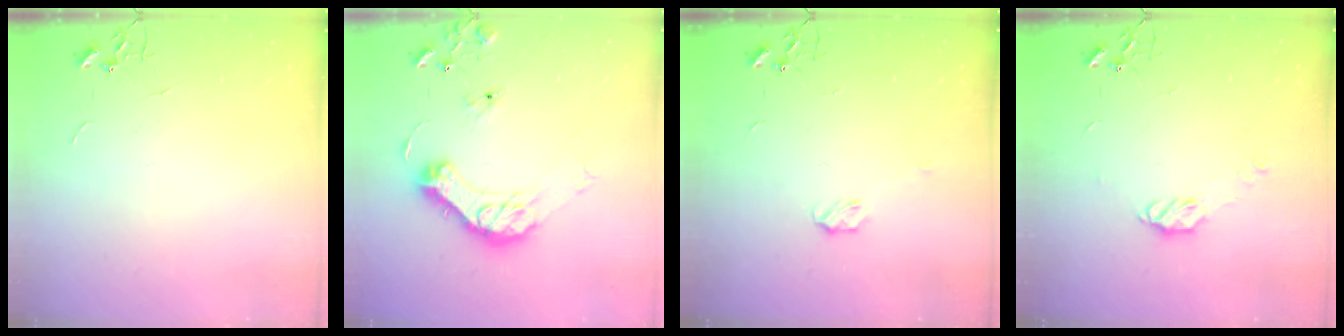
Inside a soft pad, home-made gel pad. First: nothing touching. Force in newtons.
{"total": 14.1, "press": 14.0, "slide": 2.1}
{"total": 4.0, "press": 4.0, "slide": 0.6}
{"total": 6.3, "press": 6.3, "slide": 0.5}